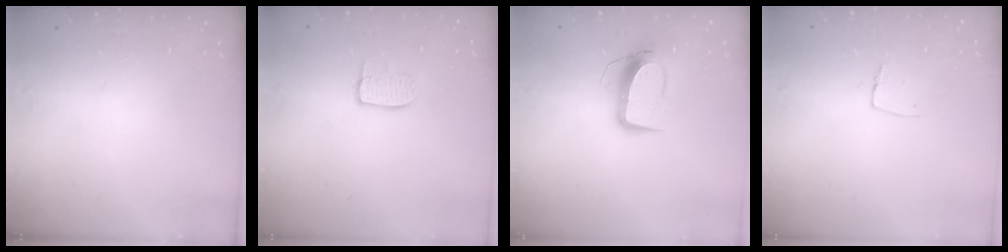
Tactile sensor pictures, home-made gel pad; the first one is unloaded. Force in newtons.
{"total": 7.2, "press": 7.1, "slide": 0.4}
{"total": 10.8, "press": 10.8, "slide": 0.7}
{"total": 4.9, "press": 4.8, "slide": 0.3}